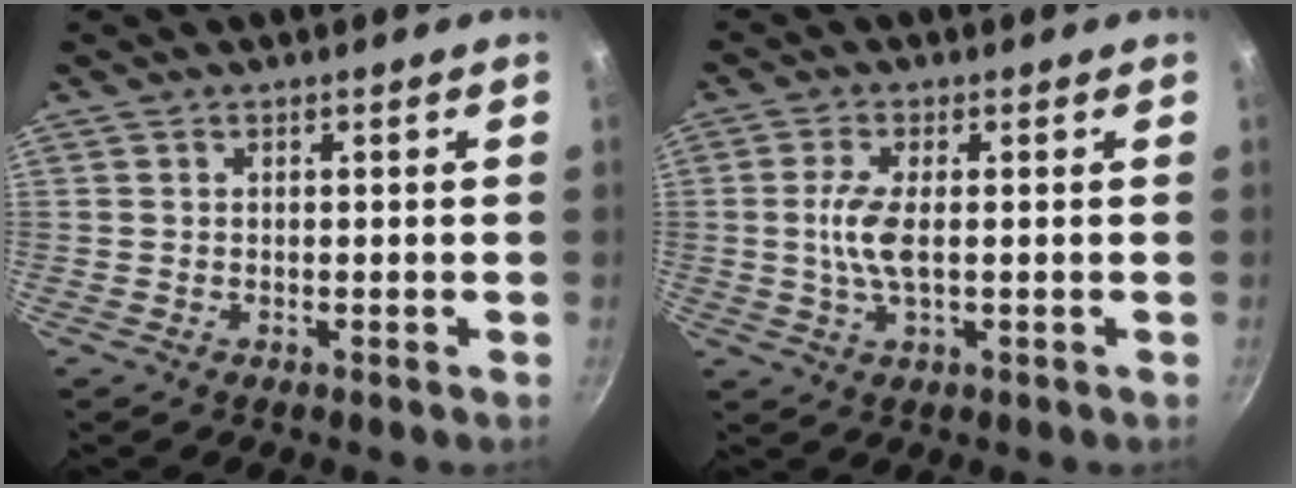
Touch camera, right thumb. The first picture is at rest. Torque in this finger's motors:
{"motor_torque": [1.53, 0.62, 1.08, -0.56, 0.27]}